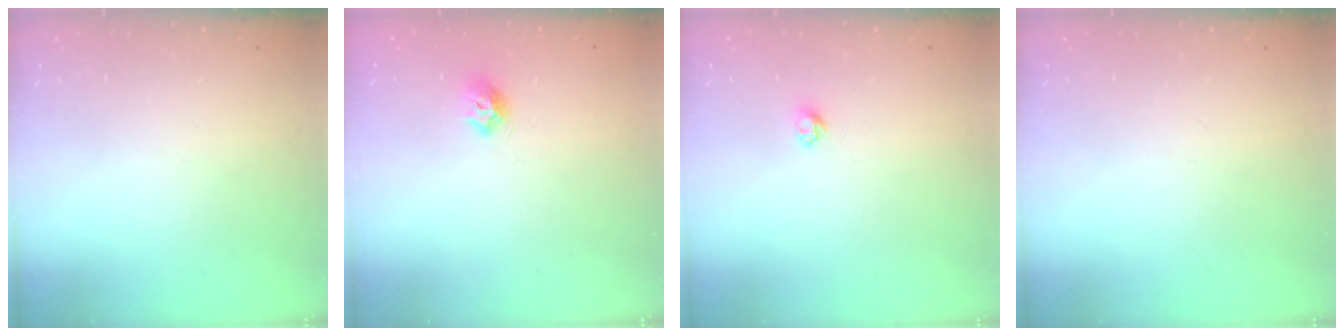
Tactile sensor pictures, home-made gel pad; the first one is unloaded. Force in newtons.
{"total": 7.4, "press": 7.4, "slide": 0.3}
{"total": 3.4, "press": 3.4, "slide": 0.3}
{"total": 0.0}